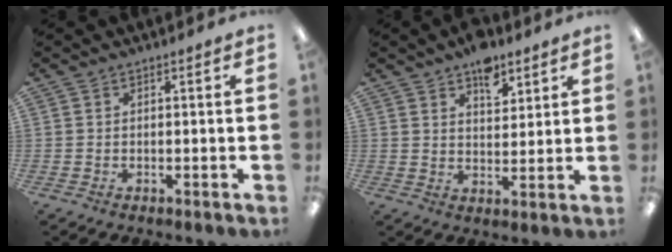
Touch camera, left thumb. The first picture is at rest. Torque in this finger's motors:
{"motor_torque": [1.00, 0.65, 0.89, -0.81, 0.01]}